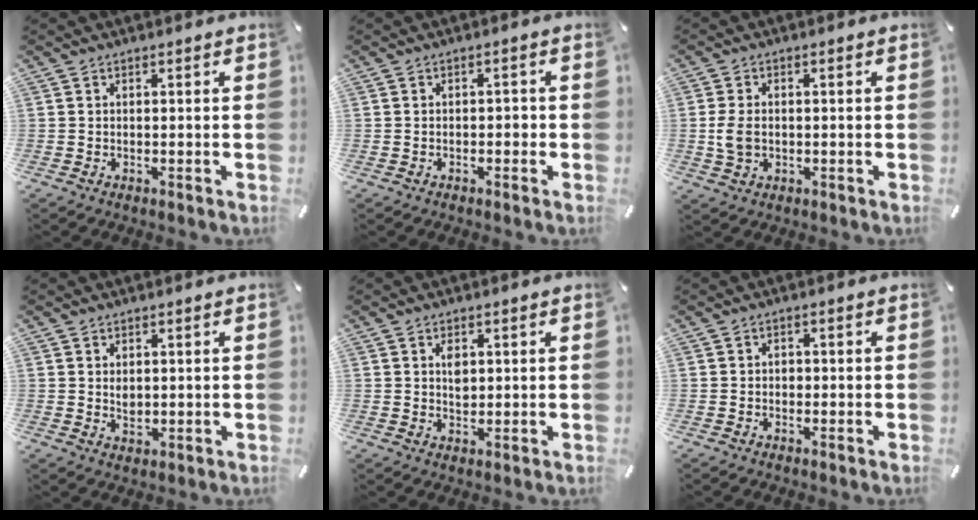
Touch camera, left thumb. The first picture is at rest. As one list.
[{"total": 1.7, "force": [-0.6, 1.0, 1.3], "torque": [-0.026, 0.005, -0.013]}, {"total": 5.0, "force": [-0.3, 3.5, 3.6], "torque": [-0.087, 0.002, -0.009]}, {"total": 2.5, "force": [0.7, 1.8, 1.6], "torque": [-0.026, -0.006, 0.006]}, {"total": 3.0, "force": [0.9, 2.1, 2.0], "torque": [-0.029, -0.002, 0.011]}, {"total": 1.0, "force": [-0.2, 0.9, 0.3], "torque": [-0.008, 0.005, -0.005]}]